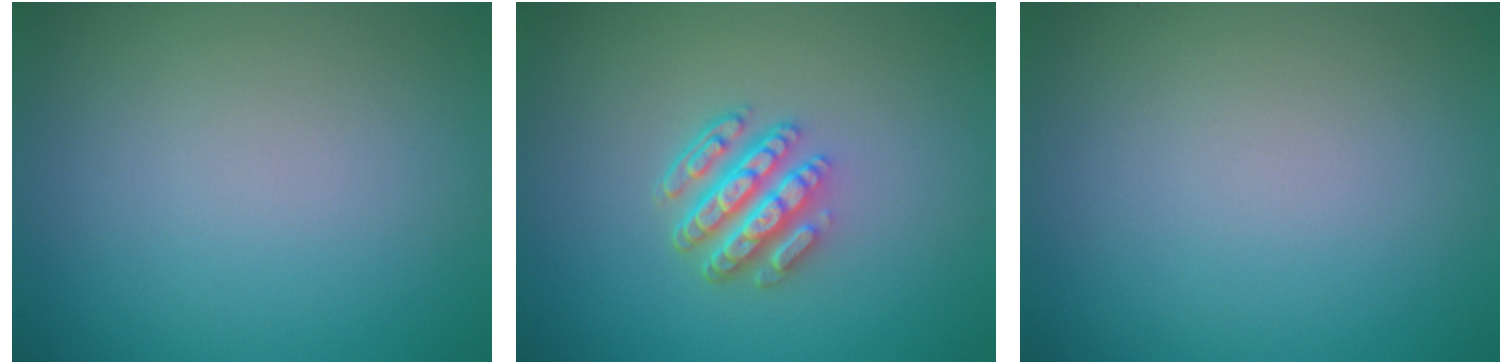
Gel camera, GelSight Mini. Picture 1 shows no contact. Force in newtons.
{"total": 4.7, "press": 3.5, "slide": 3.1}
{"total": 0.0}